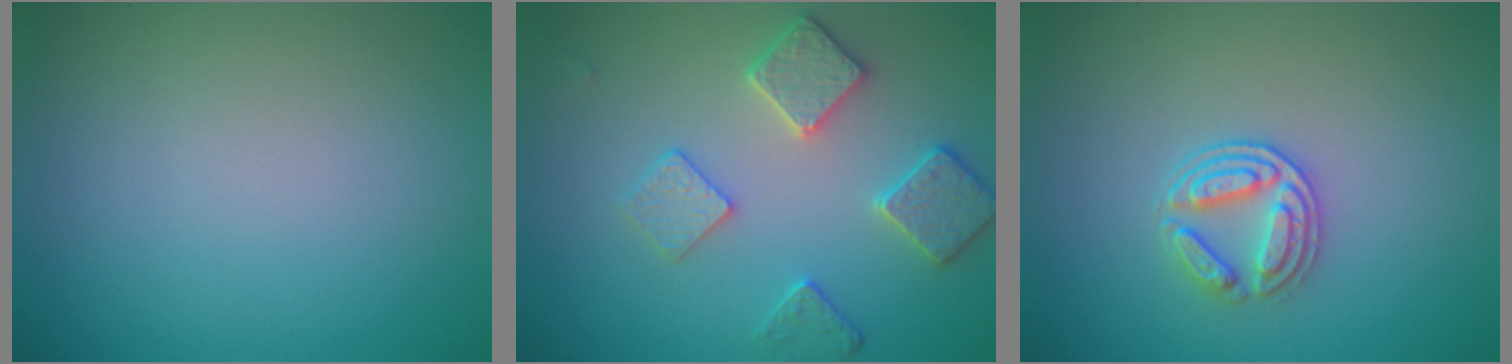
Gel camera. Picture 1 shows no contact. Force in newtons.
{"total": 3.5, "press": 3.5, "slide": 0.2}
{"total": 3.0, "press": 2.7, "slide": 1.2}